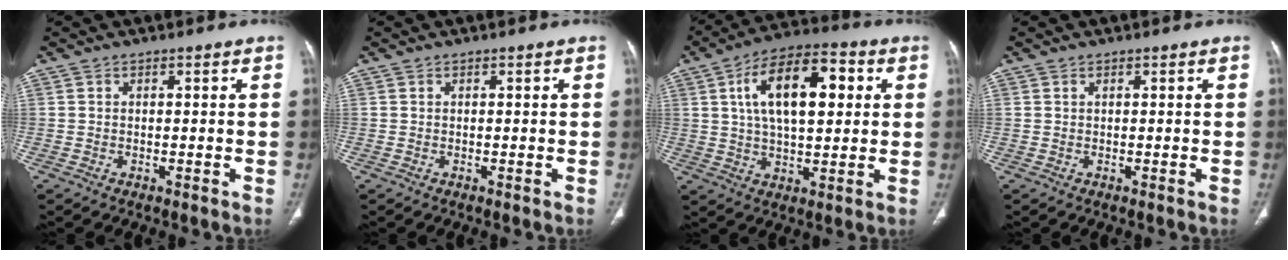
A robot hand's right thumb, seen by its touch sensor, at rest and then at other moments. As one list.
[{"total": 0.0}, {"total": 16.5, "force": [4.3, 8.0, 13.8], "torque": [-0.213, 0.011, 0.068]}, {"total": 0.0}]